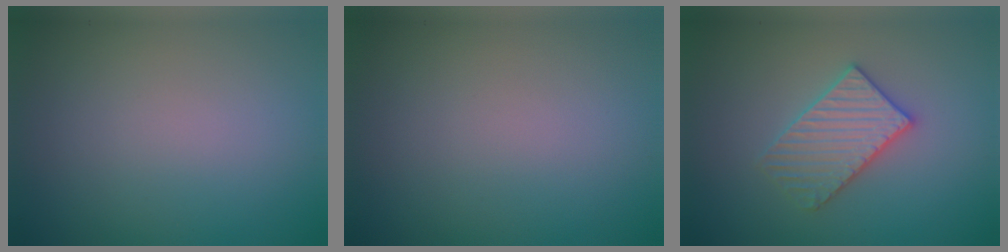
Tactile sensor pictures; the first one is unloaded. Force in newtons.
{"total": 0.0}
{"total": 3.1, "press": 3.1, "slide": 0.4}